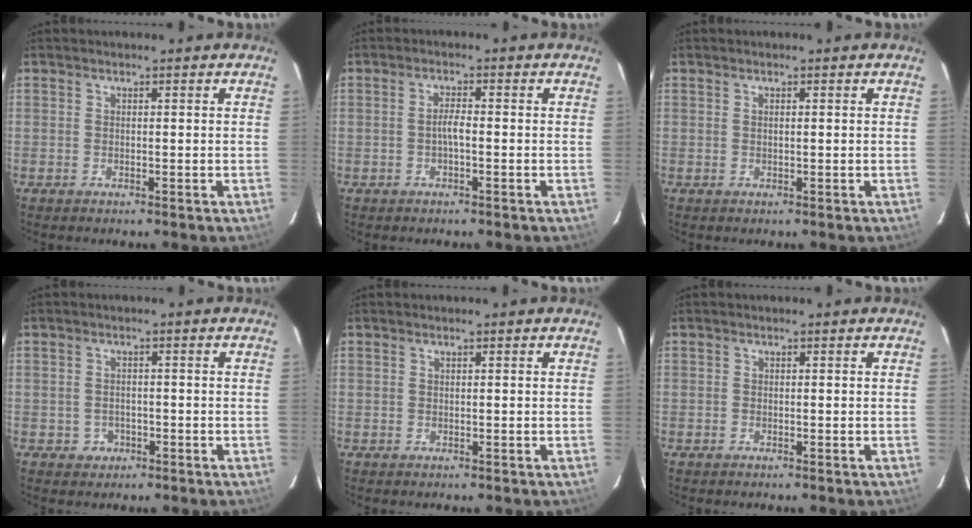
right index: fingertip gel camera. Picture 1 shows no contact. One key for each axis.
{"total": 2.0, "fx": -0.6, "fy": 0.3, "fz": 1.9, "tx": -0.038, "ty": 0.005, "tz": -0.013}
{"total": 0.5, "fx": 0.2, "fy": 0.1, "fz": 0.5, "tx": -0.010, "ty": 0.002, "tz": 0.004}
{"total": 2.6, "fx": -1.0, "fy": 2.3, "fz": 0.4, "tx": -0.013, "ty": 0.004, "tz": -0.010}
{"total": 0.0}
{"total": 0.0}